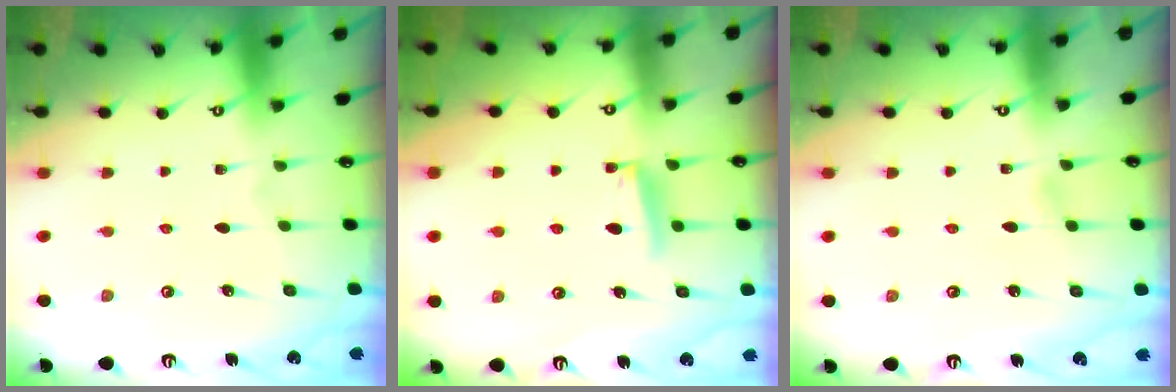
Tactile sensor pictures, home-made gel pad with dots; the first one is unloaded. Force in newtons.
{"total": 5.2, "press": 5.2, "slide": 0.9}
{"total": 2.4, "press": 2.4, "slide": 0.3}